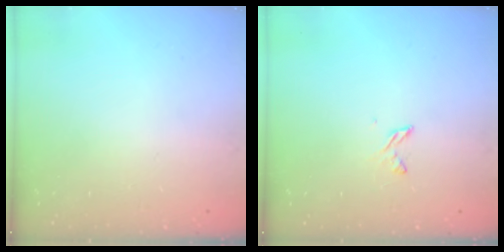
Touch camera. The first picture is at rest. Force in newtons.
{"total": 3.0, "press": 2.9, "slide": 0.4}